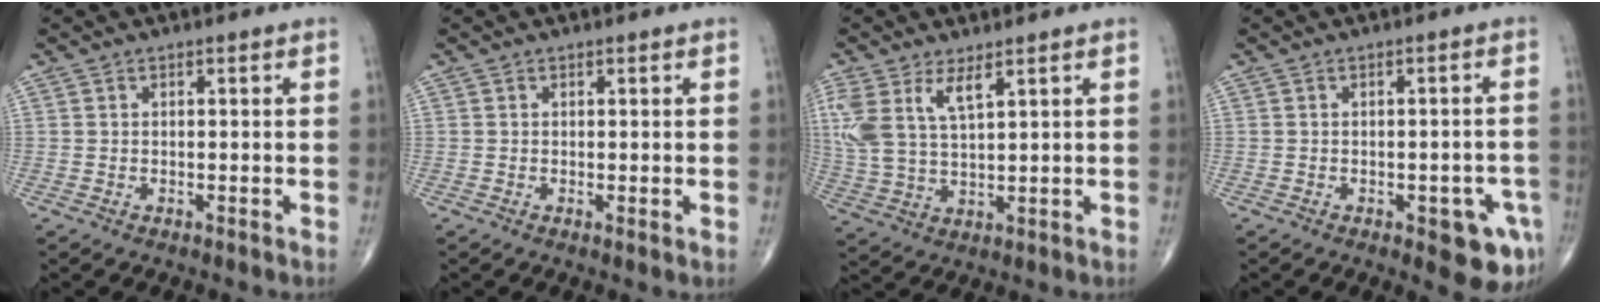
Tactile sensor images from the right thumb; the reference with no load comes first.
{"total": 0.6, "force": [0.1, 0.1, 0.6], "torque": [-0.014, -0.003, -0.001]}
{"total": 9.4, "force": [4.5, 3.8, 7.3], "torque": [-0.168, -0.009, 0.100]}
{"total": 8.0, "force": [-3.4, 3.1, 6.6], "torque": [-0.055, 0.010, -0.035]}